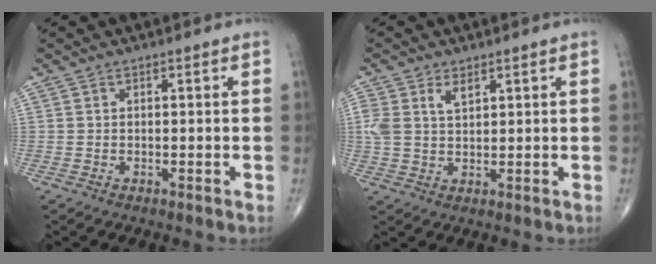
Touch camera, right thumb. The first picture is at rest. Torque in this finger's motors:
{"motor_torque": [0.01, 0.01, 0.41, 0.40, 0.03]}